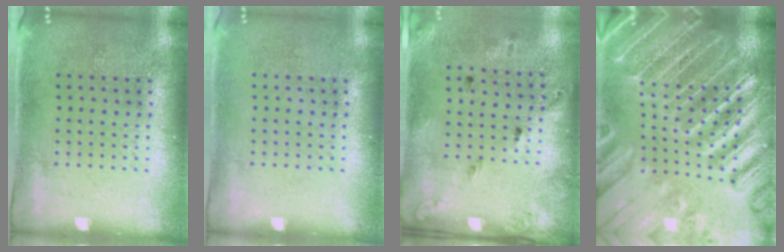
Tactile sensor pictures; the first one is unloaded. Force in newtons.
{"total": 0.0}
{"total": 1.8, "press": 1.0, "slide": 1.5}
{"total": 4.8, "press": 4.4, "slide": 2.1}